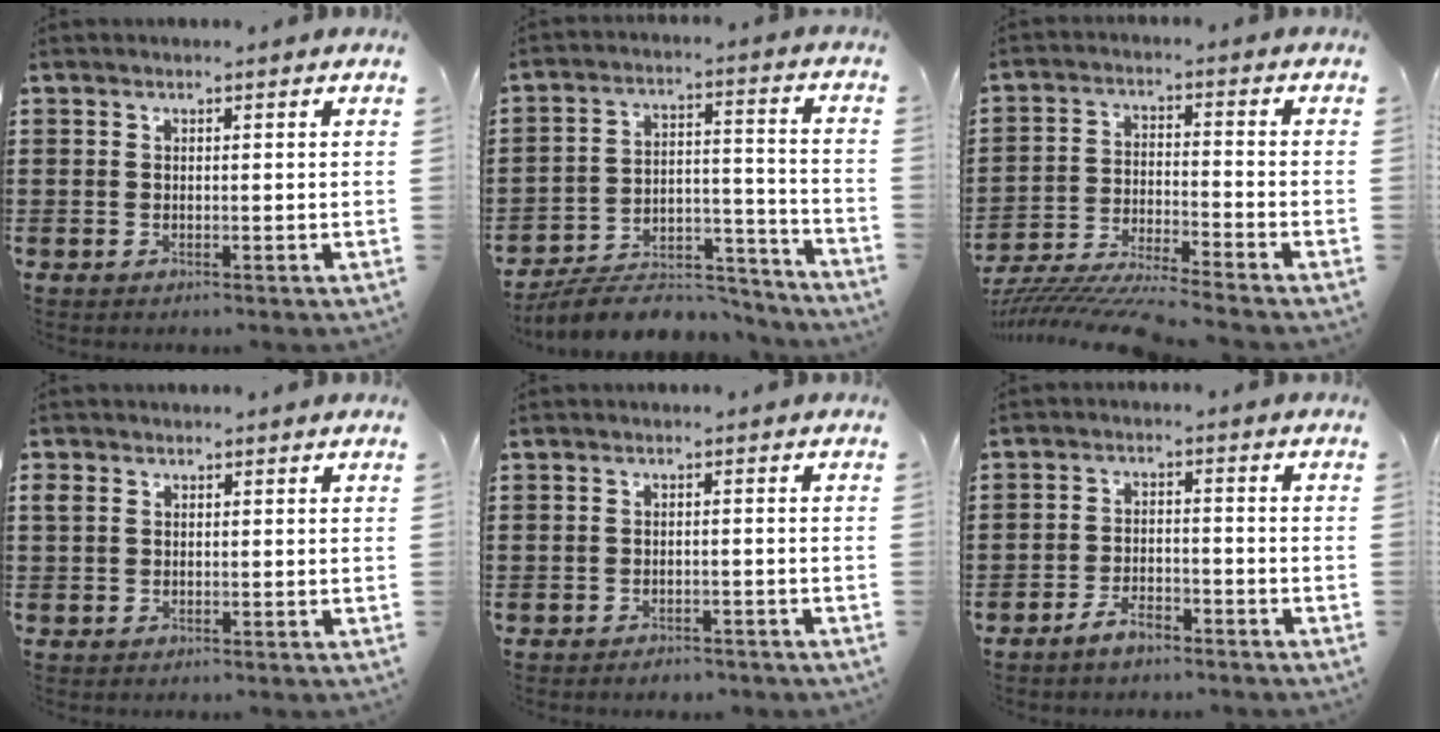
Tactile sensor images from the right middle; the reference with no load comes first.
{"total": 8.1, "force": [-7.4, 2.0, 2.5], "torque": [-0.034, 0.024, -0.141]}
{"total": 7.7, "force": [-7.4, 0.1, 2.1], "torque": [-0.042, -0.001, -0.147]}
{"total": 1.2, "force": [0.4, 1.0, 0.5], "torque": [-0.013, 0.008, 0.007]}
{"total": 1.7, "force": [-1.7, 0.4, 0.0], "torque": [-0.006, 0.003, -0.037]}
{"total": 4.1, "force": [-3.5, 1.4, 1.6], "torque": [-0.033, 0.010, -0.071]}